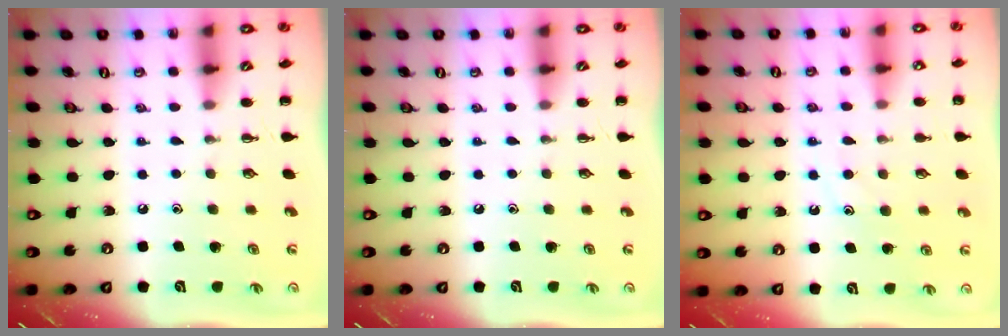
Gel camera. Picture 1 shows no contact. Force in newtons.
{"total": 0.0}
{"total": 10.5, "press": 10.4, "slide": 1.1}